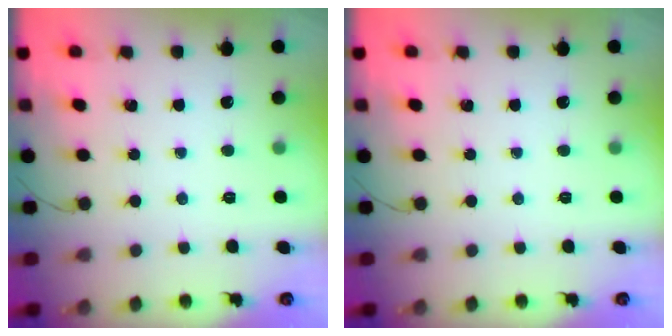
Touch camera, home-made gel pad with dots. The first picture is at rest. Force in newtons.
{"total": 0.0}